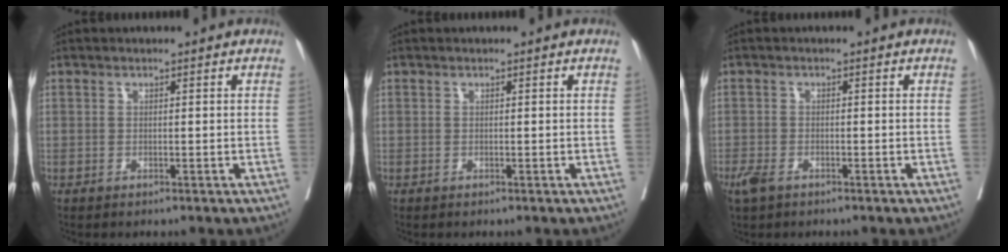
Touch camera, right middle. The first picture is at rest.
{"total": 0.0}
{"total": 3.0, "force": [-2.0, 1.5, 1.7], "torque": [-0.039, -0.005, -0.033]}